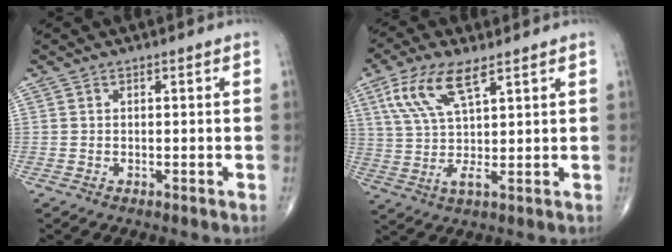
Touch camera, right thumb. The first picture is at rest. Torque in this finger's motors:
{"motor_torque": [0.84, 0.91, 0.73, -0.02, 0.16]}